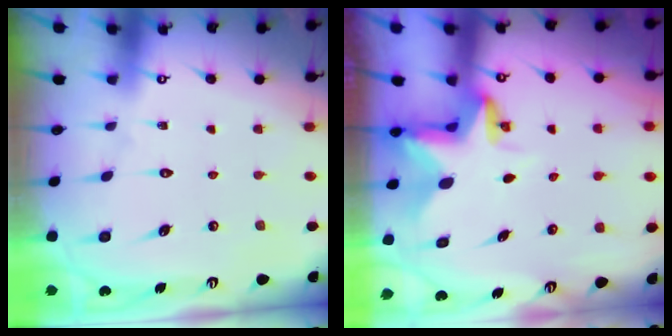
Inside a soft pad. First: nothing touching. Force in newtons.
{"total": 3.2, "press": 3.2, "slide": 0.2}